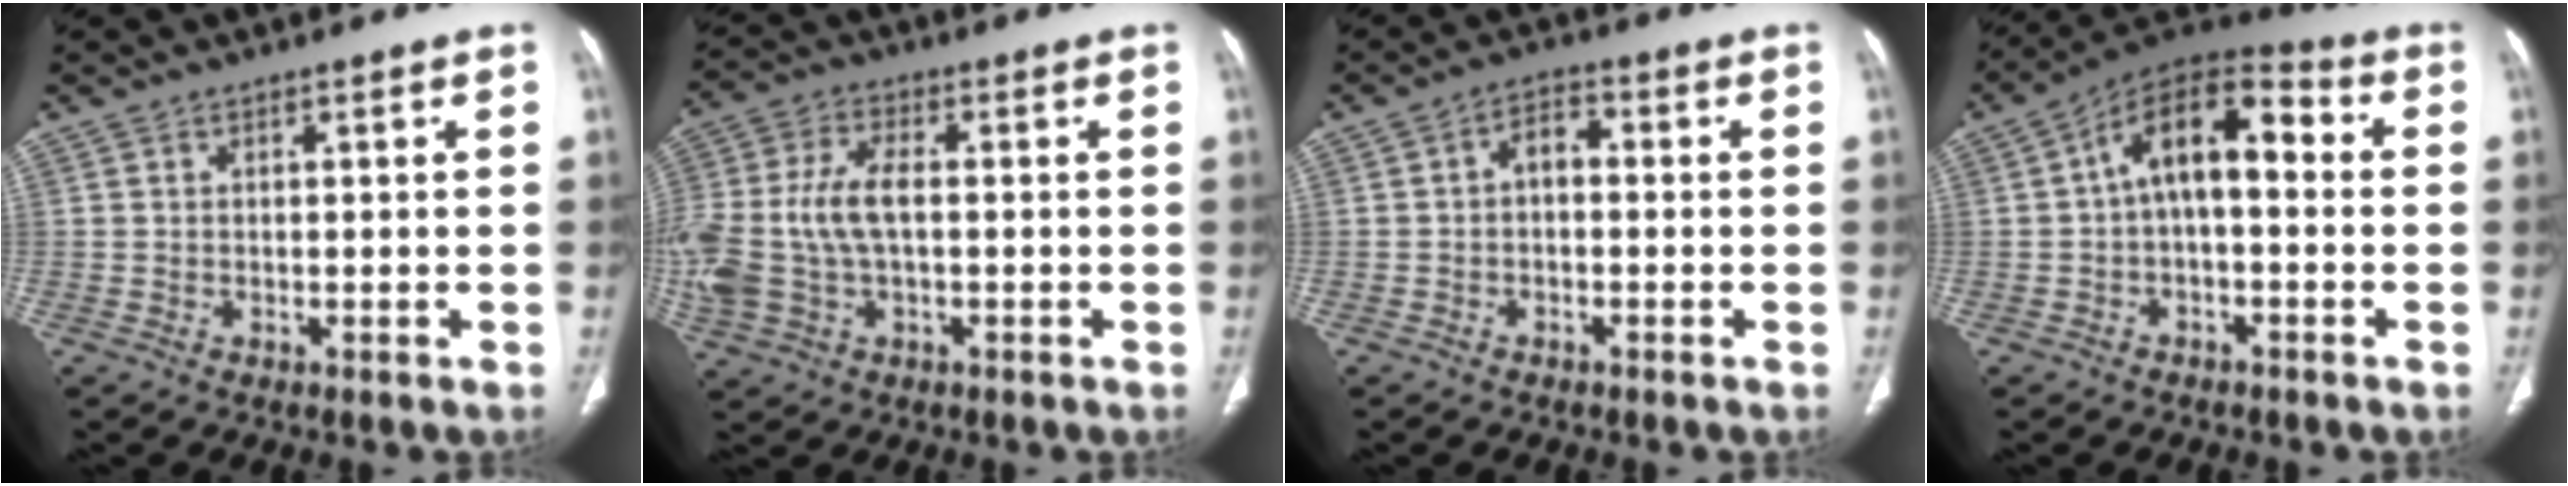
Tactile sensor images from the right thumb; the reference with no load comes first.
{"total": 15.1, "force": [-0.8, 9.0, 12.0], "torque": [-0.291, 0.016, -0.012]}
{"total": 3.8, "force": [-0.4, 2.3, 2.9], "torque": [-0.040, 0.017, -0.016]}
{"total": 12.7, "force": [0.7, 6.5, 10.9], "torque": [-0.157, 0.048, -0.003]}